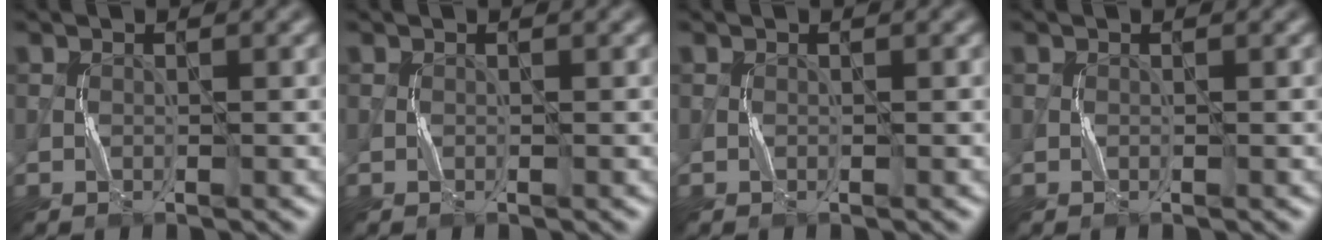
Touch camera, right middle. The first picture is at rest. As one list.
[{"total": 0.0}, {"total": 0.0}, {"total": 0.0}]